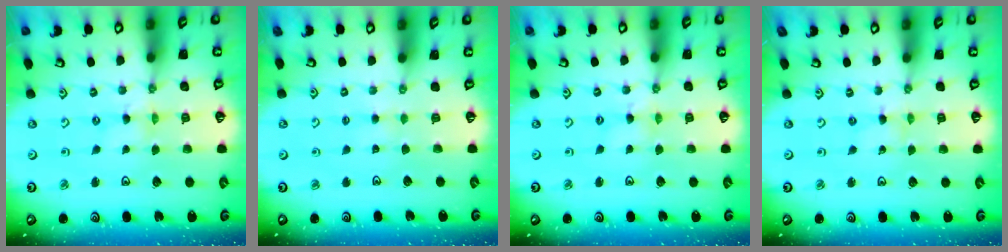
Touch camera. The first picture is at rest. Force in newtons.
{"total": 1.8, "press": 1.7, "slide": 0.4}
{"total": 2.2, "press": 2.2, "slide": 0.3}
{"total": 1.3, "press": 1.3, "slide": 0.1}